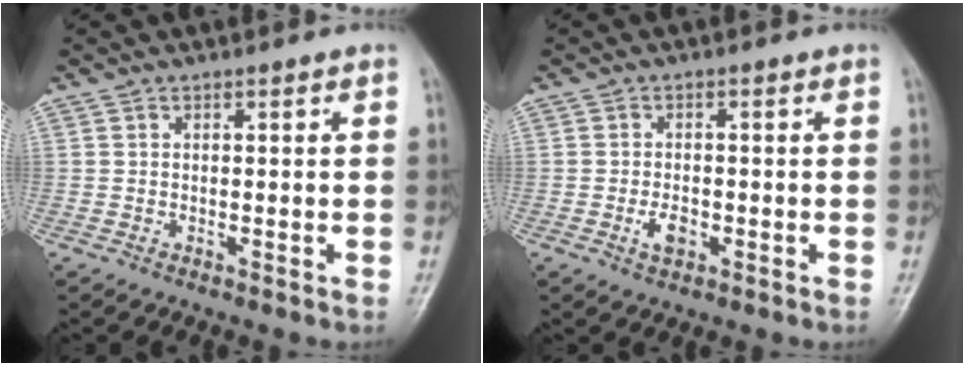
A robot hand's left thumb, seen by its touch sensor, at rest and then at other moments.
{"total": 3.0, "force": [-1.1, 1.9, 2.2], "torque": [-0.035, 0.002, -0.018]}